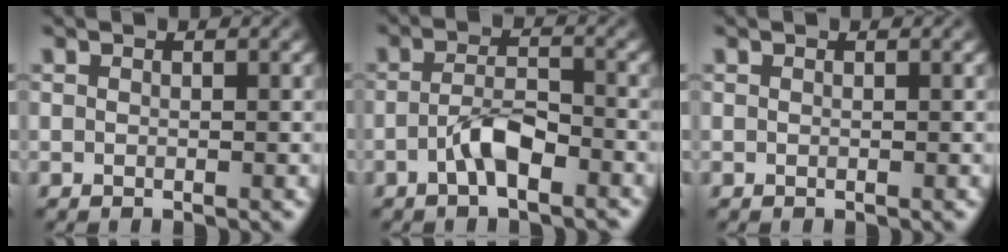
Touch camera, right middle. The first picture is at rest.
{"total": 3.2, "force": [-1.7, 1.2, 2.5], "torque": [-0.048, 0.008, -0.035]}
{"total": 0.0}